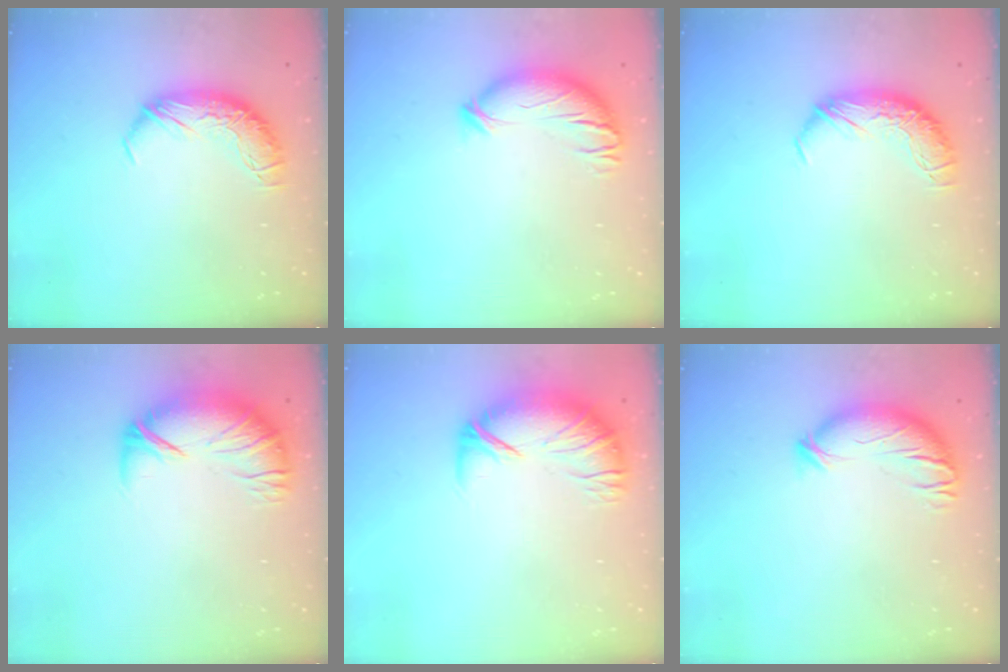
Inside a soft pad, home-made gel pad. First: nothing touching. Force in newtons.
{"total": 3.7, "press": 2.9, "slide": 2.4}
{"total": 0.0}
{"total": 2.8, "press": 1.6, "slide": 2.2}
{"total": 2.8, "press": 1.6, "slide": 2.2}
{"total": 3.8, "press": 3.0, "slide": 2.3}